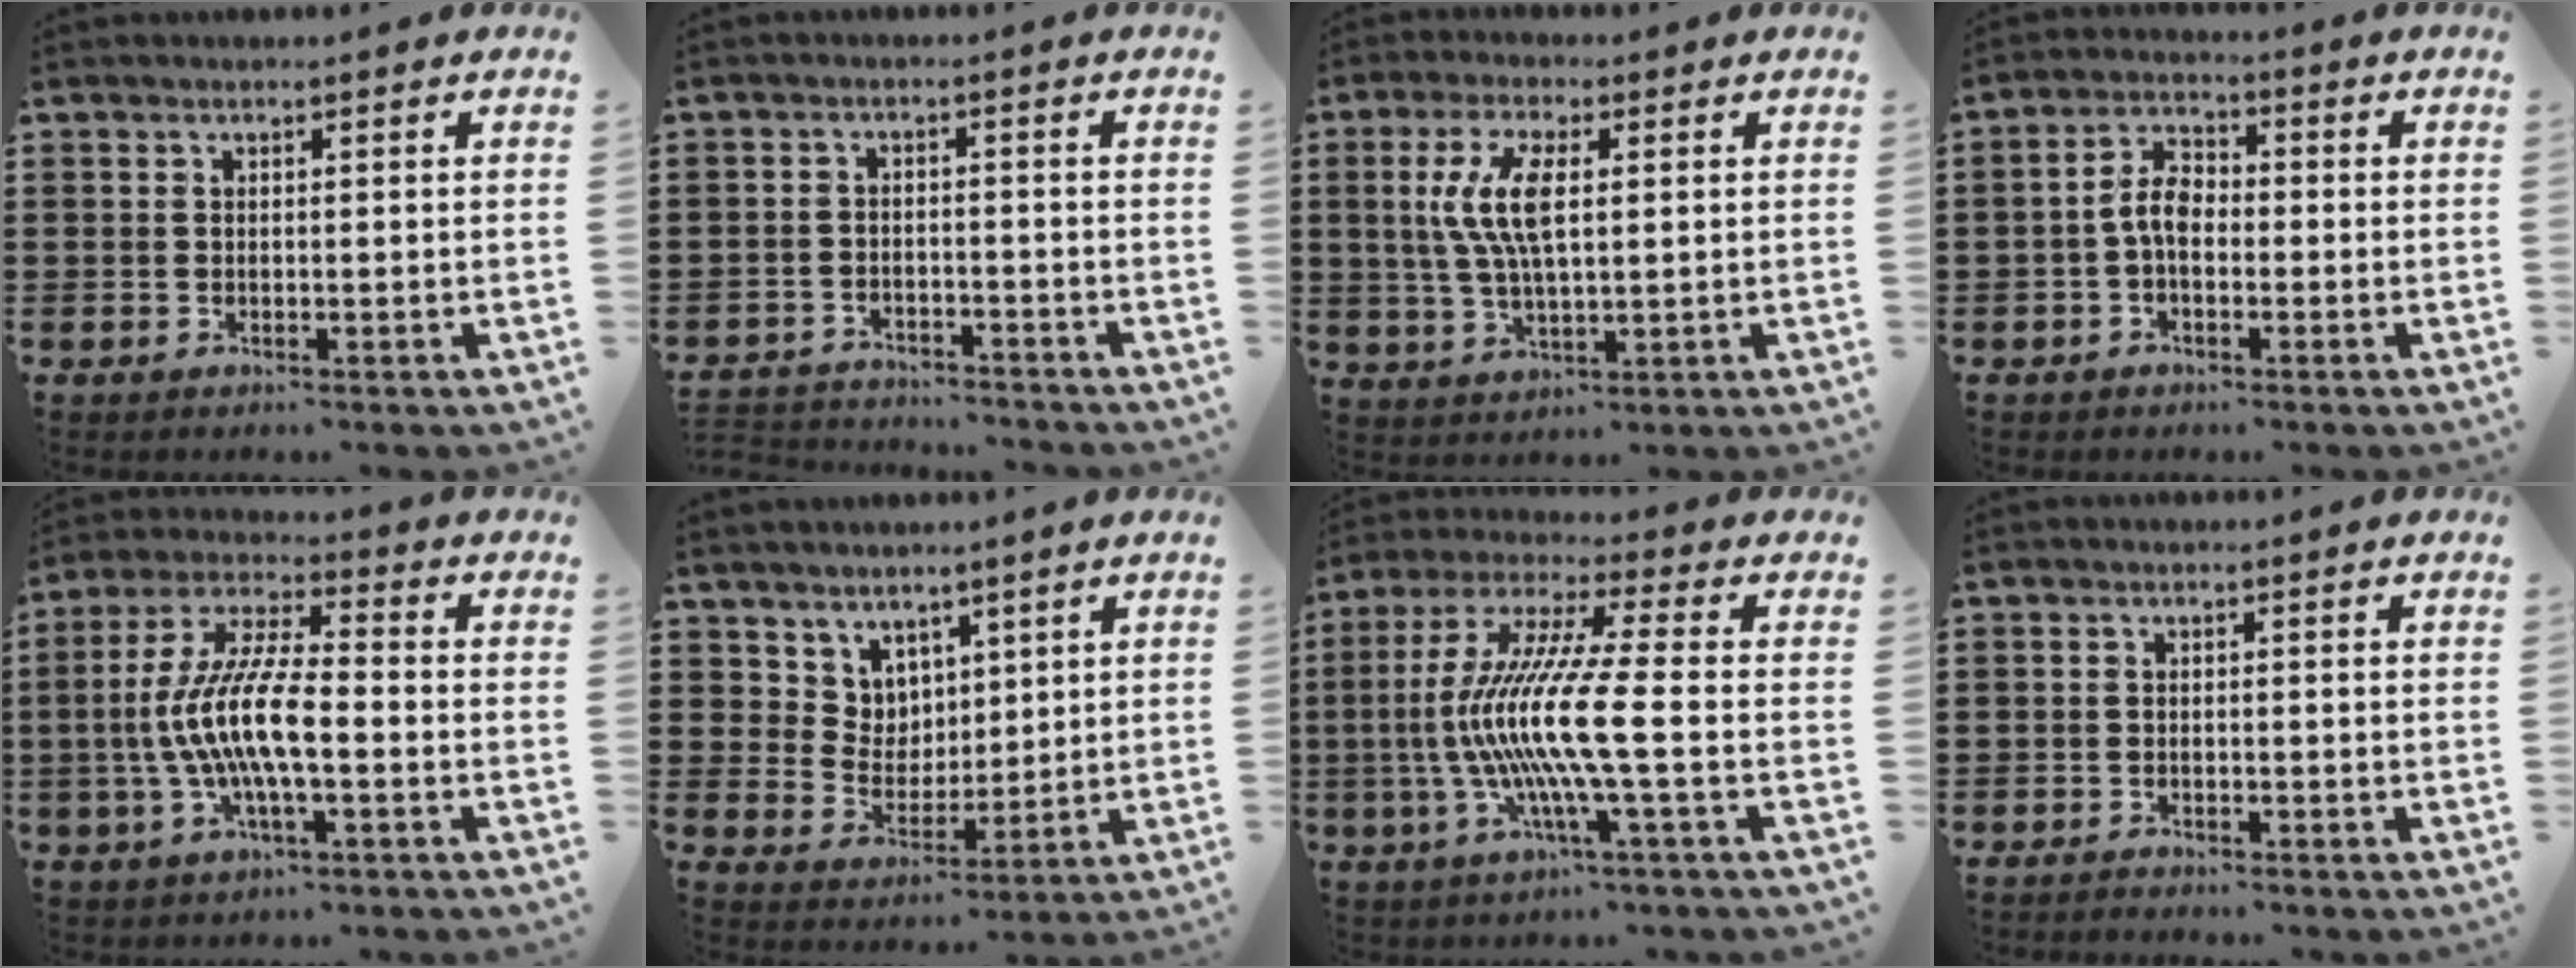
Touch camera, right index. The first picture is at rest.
{"total": 2.9, "force": [-2.9, 0.1, -0.2], "torque": [-0.006, -0.004, -0.063]}
{"total": 8.6, "force": [1.5, 3.2, 7.8], "torque": [-0.175, 0.005, 0.018]}
{"total": 4.9, "force": [-0.8, 2.8, 4.0], "torque": [-0.088, 0.005, -0.020]}
{"total": 10.4, "force": [-2.4, 2.8, 9.7], "torque": [-0.218, -0.013, -0.052]}
{"total": 5.6, "force": [4.0, 3.9, -0.3], "torque": [-0.024, -0.007, 0.078]}
{"total": 12.9, "force": [-2.7, 0.8, 12.6], "torque": [-0.284, -0.020, -0.069]}
{"total": 1.1, "force": [-1.1, 0.0, 0.0], "torque": [-0.004, 0.000, -0.022]}